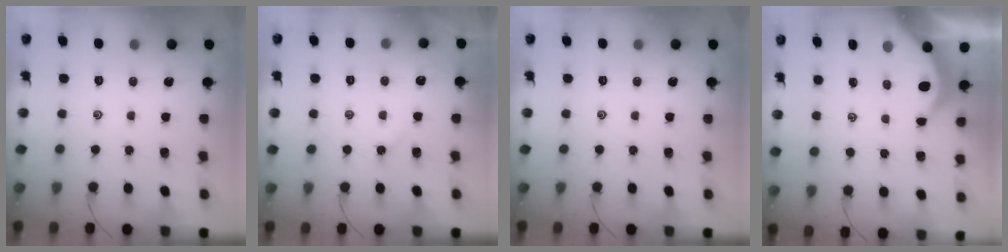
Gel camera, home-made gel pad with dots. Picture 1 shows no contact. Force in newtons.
{"total": 3.7, "press": 3.7, "slide": 0.4}
{"total": 0.0}
{"total": 3.7, "press": 3.7, "slide": 0.4}